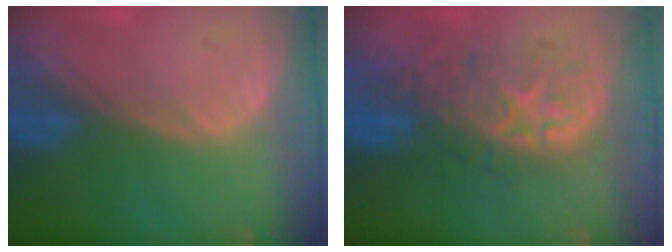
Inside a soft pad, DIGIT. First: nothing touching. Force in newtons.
{"total": 9.5, "press": 9.0, "slide": 3.1}